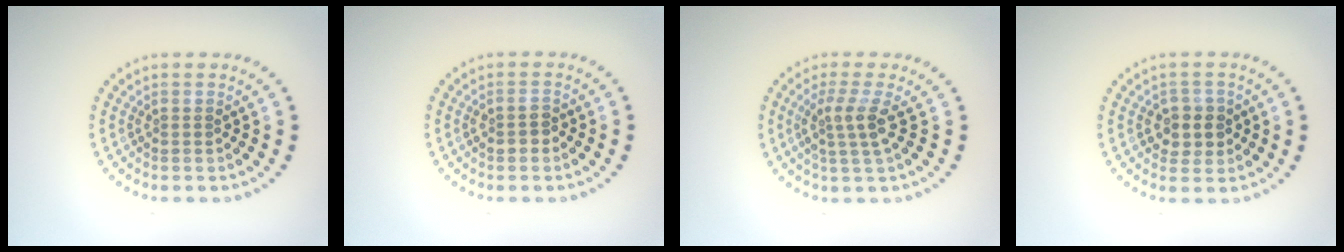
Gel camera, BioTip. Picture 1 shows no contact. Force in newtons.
{"total": 1.4, "press": 1.4, "slide": 0.3}
{"total": 2.7, "press": 2.0, "slide": 1.8}
{"total": 2.8, "press": 2.6, "slide": 0.9}